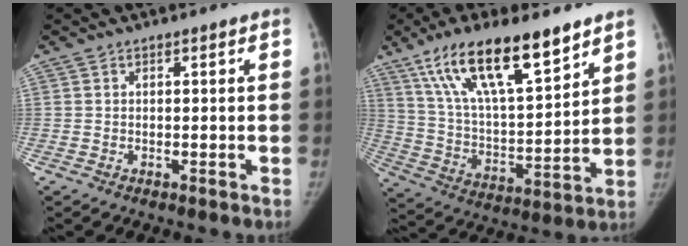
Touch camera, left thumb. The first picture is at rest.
{"total": 20.9, "force": [13.4, 6.6, 14.7], "torque": [-0.232, -0.041, 0.247]}